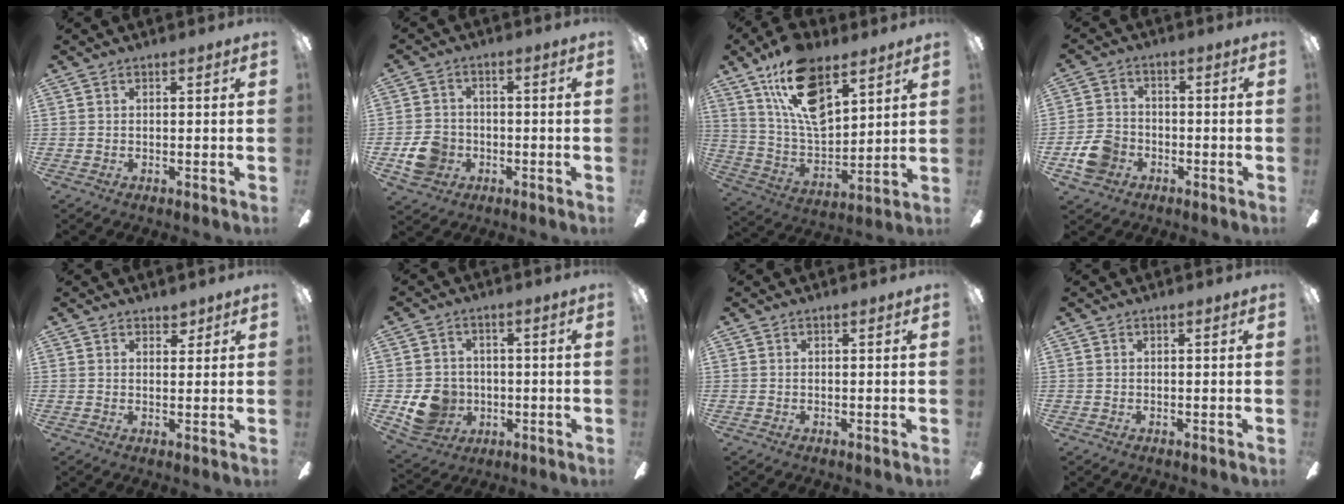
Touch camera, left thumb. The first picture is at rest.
{"total": 7.5, "force": [-2.3, 6.4, 3.1], "torque": [-0.057, 0.017, -0.039]}
{"total": 18.9, "force": [11.3, 9.3, 12.0], "torque": [-0.235, -0.048, 0.201]}
{"total": 7.7, "force": [-3.2, 6.1, 3.4], "torque": [-0.081, 0.021, -0.060]}
{"total": 2.4, "force": [2.0, 1.2, 0.5], "torque": [0.002, -0.009, 0.035]}
{"total": 9.3, "force": [-1.8, 8.5, 3.4], "torque": [-0.086, 0.012, -0.026]}
{"total": 0.0}
{"total": 0.0}